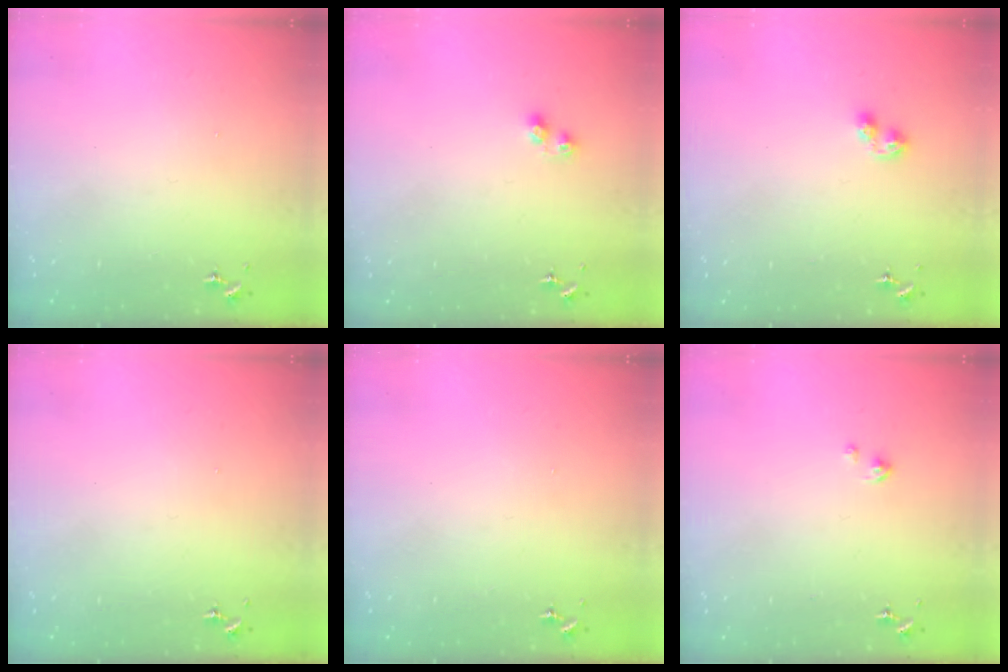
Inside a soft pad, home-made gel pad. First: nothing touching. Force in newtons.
{"total": 4.8, "press": 4.8, "slide": 0.3}
{"total": 4.8, "press": 4.8, "slide": 0.5}
{"total": 0.0}
{"total": 0.0}
{"total": 1.0, "press": 1.0, "slide": 0.2}